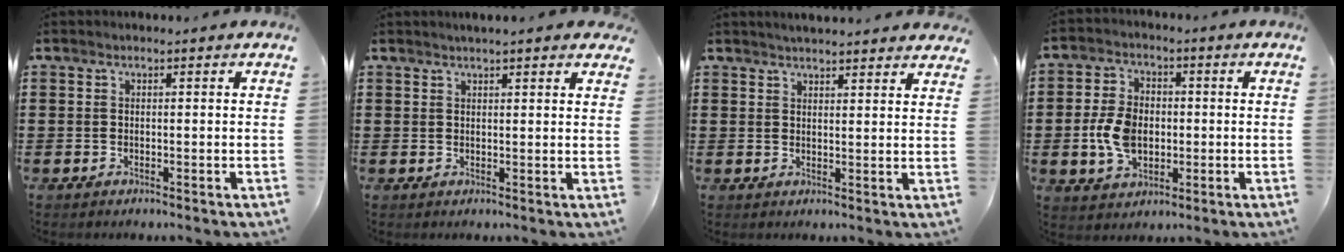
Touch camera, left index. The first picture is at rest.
{"total": 1.8, "force": [1.6, 0.1, 0.8], "torque": [-0.019, 0.002, 0.030]}
{"total": 2.6, "force": [2.6, -0.1, 0.2], "torque": [-0.011, -0.007, 0.049]}
{"total": 7.4, "force": [-0.9, 5.1, 5.3], "torque": [-0.136, 0.005, -0.024]}